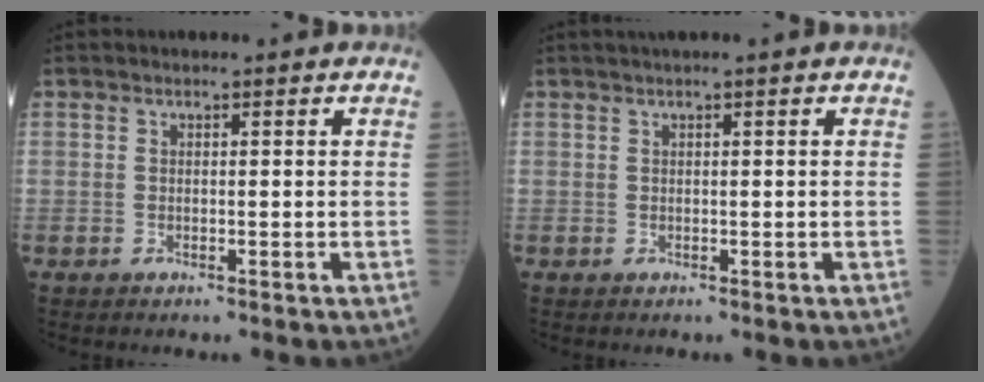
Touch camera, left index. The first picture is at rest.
{"total": 1.2, "force": [0.8, -0.3, 0.9], "torque": [-0.019, 0.009, 0.020]}